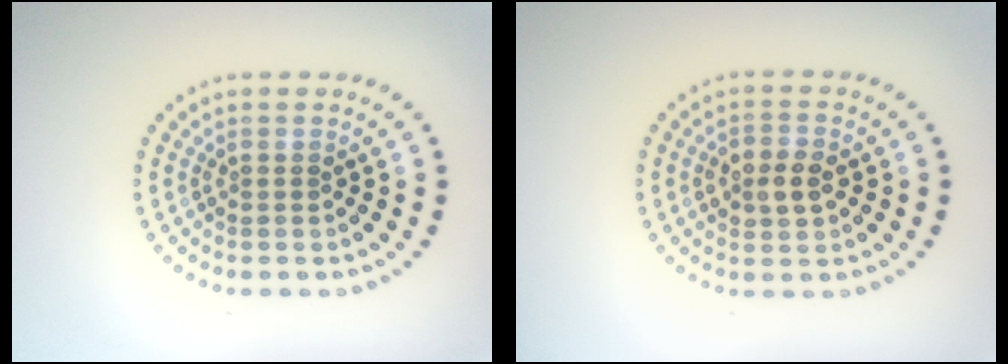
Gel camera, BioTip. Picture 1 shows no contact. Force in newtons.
{"total": 2.8, "press": 2.8, "slide": 0.1}